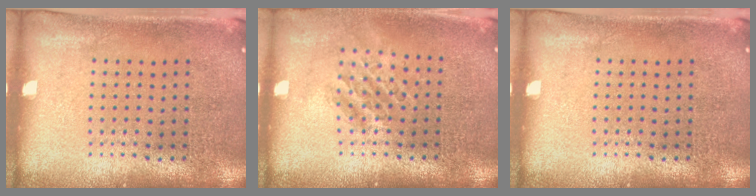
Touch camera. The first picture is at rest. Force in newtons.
{"total": 1.4, "press": 1.2, "slide": 0.8}
{"total": 0.0}